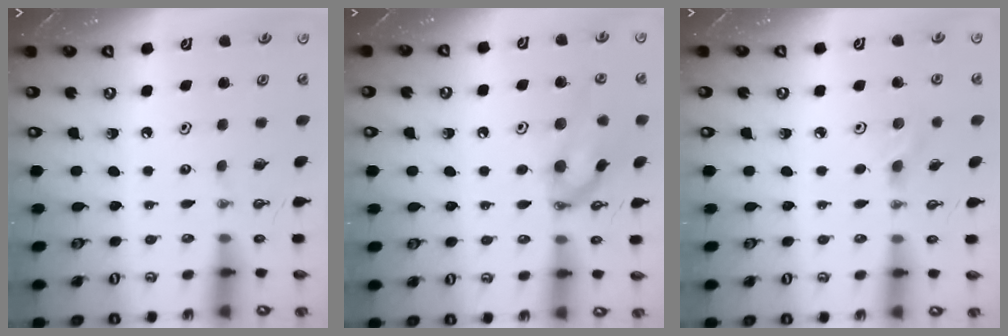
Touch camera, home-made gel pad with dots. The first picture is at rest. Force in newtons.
{"total": 13.3, "press": 13.2, "slide": 1.6}
{"total": 2.8, "press": 2.7, "slide": 0.8}